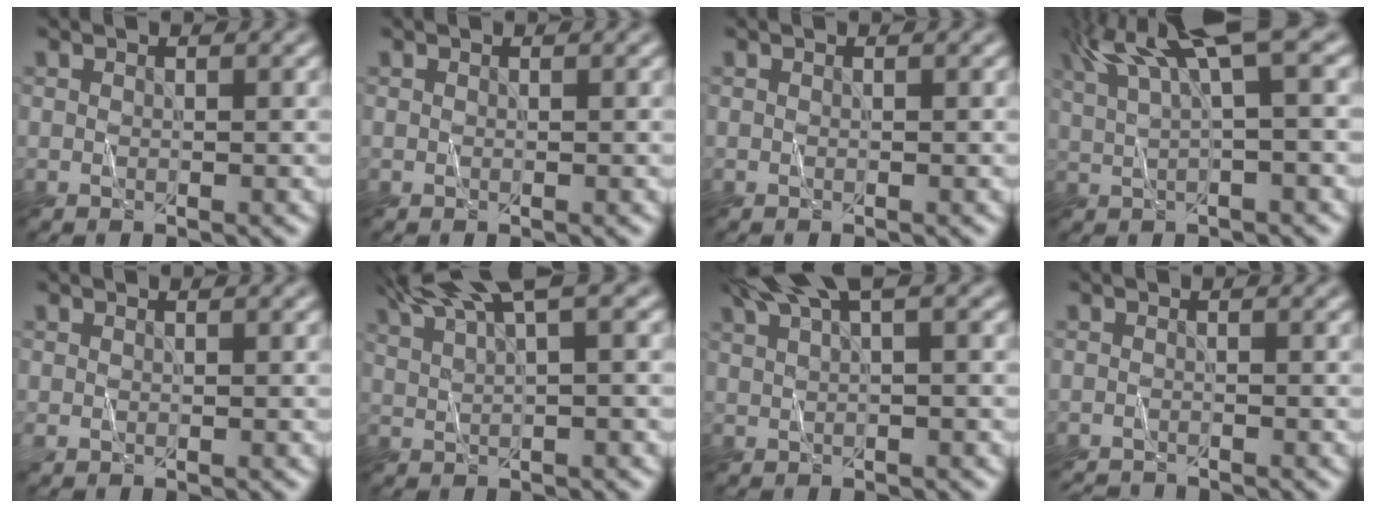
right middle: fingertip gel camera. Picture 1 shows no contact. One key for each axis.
{"total": 0.0}
{"total": 0.0}
{"total": 7.6, "fx": 4.1, "fy": 1.5, "fz": 6.2, "tx": -0.100, "ty": 0.020, "tz": 0.077}
{"total": 0.0}
{"total": 7.2, "fx": 5.0, "fy": 1.4, "fz": 5.0, "tx": -0.075, "ty": 0.020, "tz": 0.076}
{"total": 4.9, "fx": 3.1, "fy": 0.9, "fz": 3.7, "tx": -0.058, "ty": 0.014, "tz": 0.054}
{"total": 1.8, "fx": -1.8, "fy": 0.1, "fz": 0.2, "tx": 0.006, "ty": -0.009, "tz": -0.034}